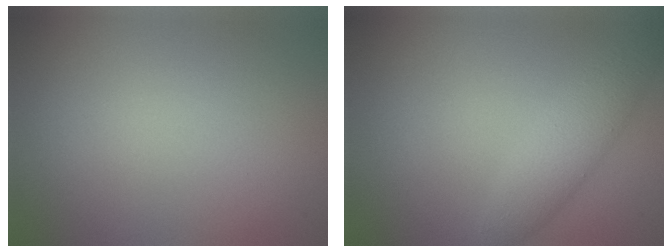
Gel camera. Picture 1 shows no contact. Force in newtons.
{"total": 3.5, "press": 3.5, "slide": 0.1}